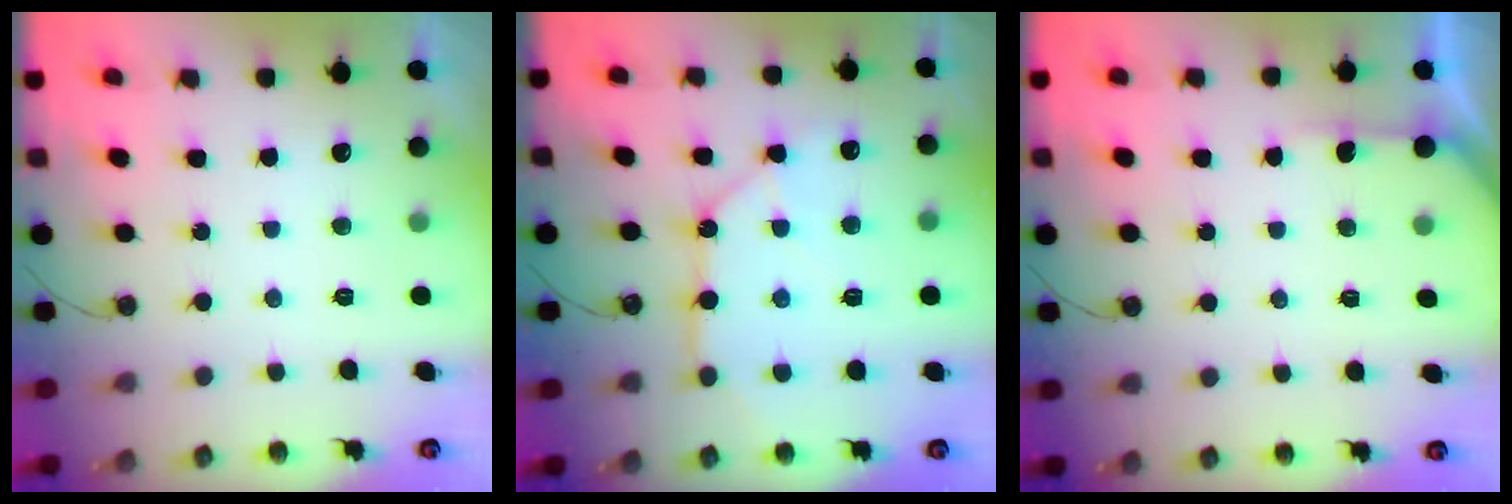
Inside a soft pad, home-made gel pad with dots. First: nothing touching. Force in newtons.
{"total": 10.5, "press": 10.4, "slide": 1.0}
{"total": 3.8, "press": 3.7, "slide": 0.4}